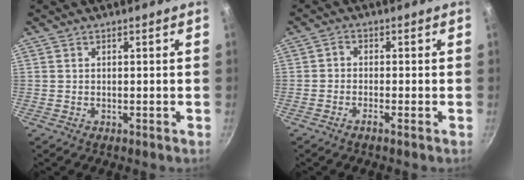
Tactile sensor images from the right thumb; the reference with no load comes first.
{"total": 1.8, "force": [-1.2, 0.5, 1.3], "torque": [-0.030, 0.014, -0.029]}